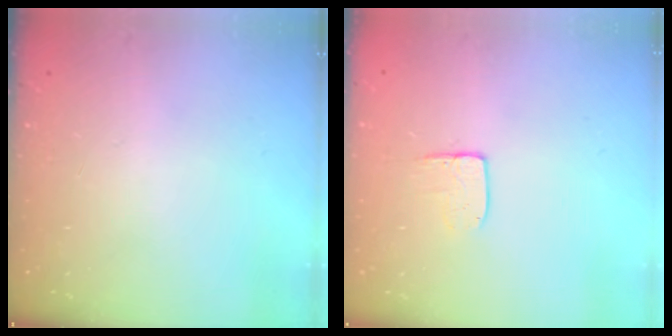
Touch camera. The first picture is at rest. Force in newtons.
{"total": 6.8, "press": 6.8, "slide": 0.5}